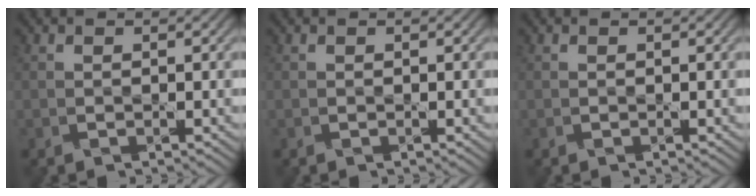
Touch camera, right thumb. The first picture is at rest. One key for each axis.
{"total": 0.0}
{"total": 0.0}